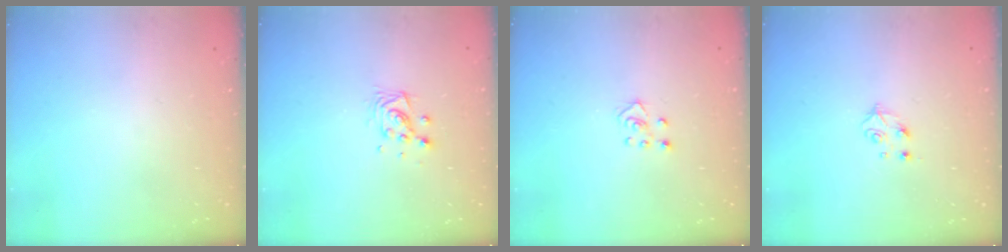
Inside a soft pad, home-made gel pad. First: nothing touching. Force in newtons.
{"total": 6.3, "press": 6.3, "slide": 0.3}
{"total": 3.1, "press": 3.1, "slide": 0.4}
{"total": 4.2, "press": 4.1, "slide": 0.6}